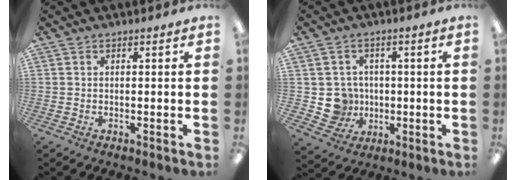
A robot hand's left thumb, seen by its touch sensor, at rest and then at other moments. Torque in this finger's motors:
{"motor_torque": [-0.09, 0.09, 0.03, -0.01, 0.00]}